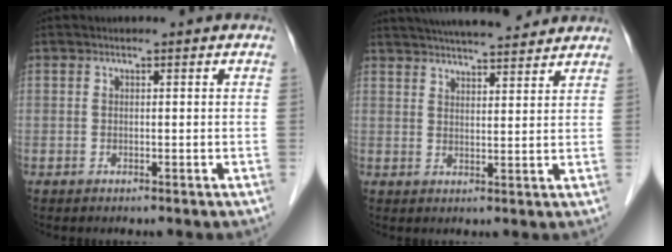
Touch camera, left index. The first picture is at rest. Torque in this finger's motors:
{"motor_torque": [0.14, -0.45, 0.53, 0.14]}